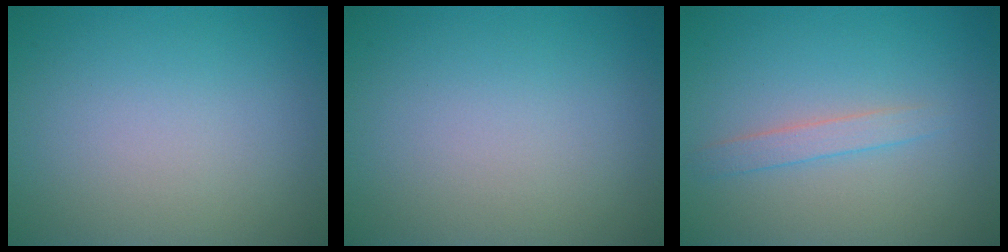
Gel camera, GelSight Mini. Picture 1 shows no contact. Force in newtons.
{"total": 0.0}
{"total": 1.6, "press": 1.6, "slide": 0.0}